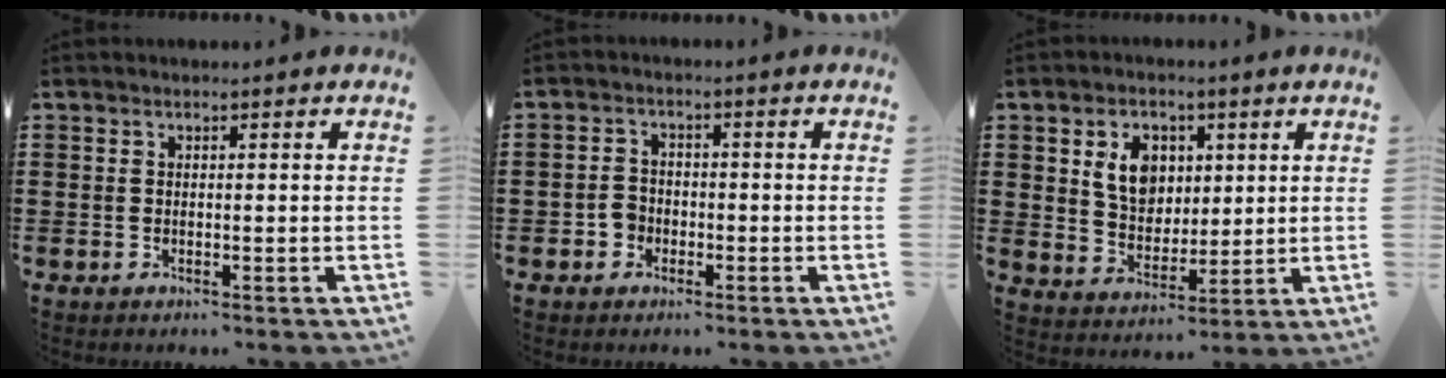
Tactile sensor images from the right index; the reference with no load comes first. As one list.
[{"total": 2.5, "force": [-1.3, 1.9, 0.9], "torque": [-0.022, 0.003, -0.027]}, {"total": 7.3, "force": [2.4, 5.6, 4.1], "torque": [-0.086, 0.014, 0.039]}]